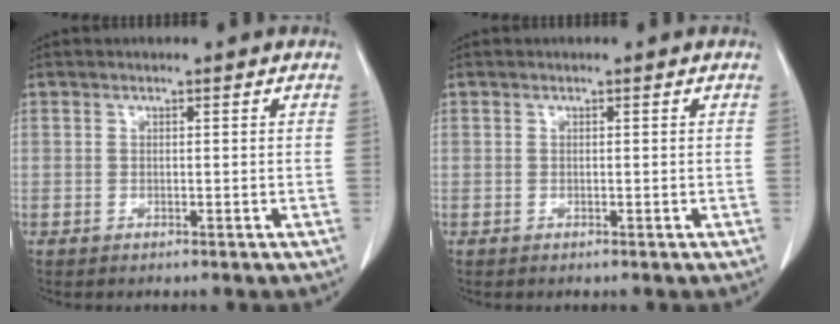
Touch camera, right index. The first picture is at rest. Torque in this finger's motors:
{"motor_torque": [-0.06, 0.06, -0.05, 0.00]}